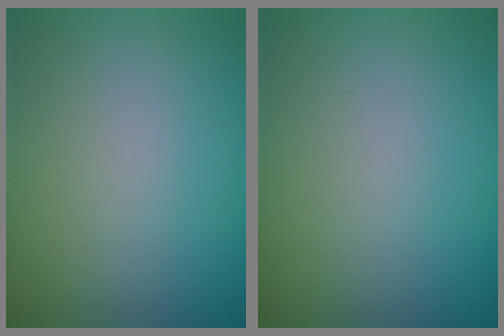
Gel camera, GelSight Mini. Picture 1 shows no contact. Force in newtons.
{"total": 0.0}